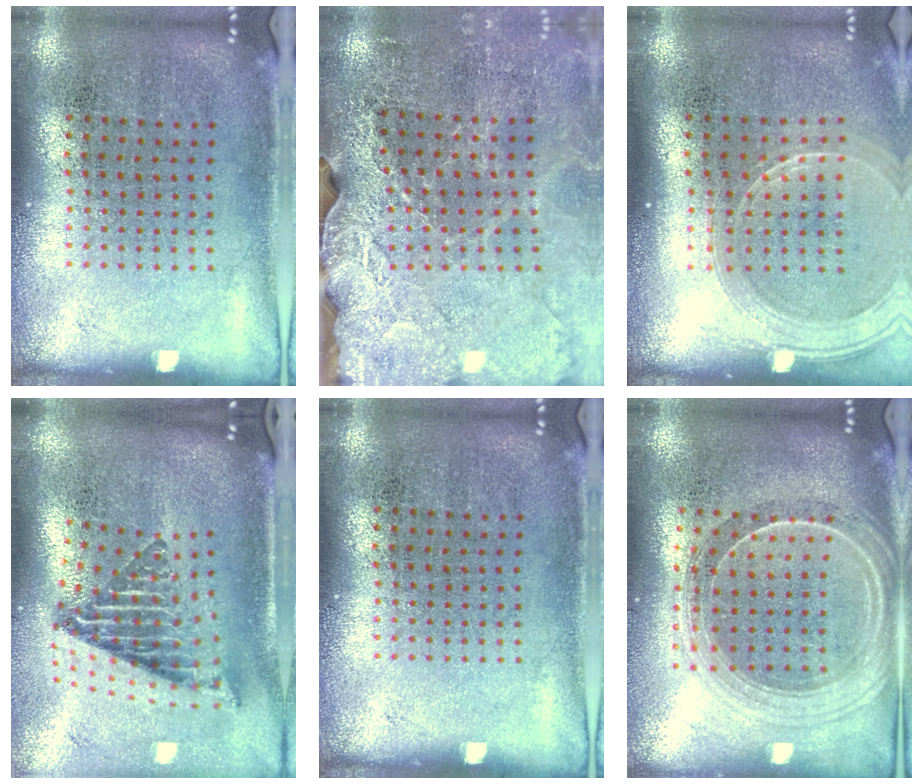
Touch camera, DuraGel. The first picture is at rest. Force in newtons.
{"total": 3.1, "press": 3.0, "slide": 0.4}
{"total": 2.0, "press": 1.8, "slide": 0.9}
{"total": 2.6, "press": 1.6, "slide": 2.0}
{"total": 0.0}
{"total": 2.3, "press": 2.0, "slide": 1.2}